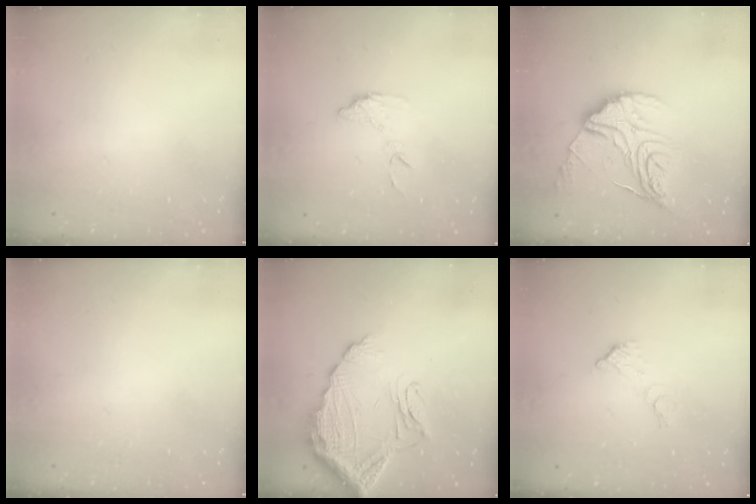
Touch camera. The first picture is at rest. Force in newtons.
{"total": 8.1, "press": 8.1, "slide": 0.3}
{"total": 17.5, "press": 17.5, "slide": 1.4}
{"total": 0.0}
{"total": 14.4, "press": 14.3, "slide": 1.5}
{"total": 5.6, "press": 5.6, "slide": 0.2}